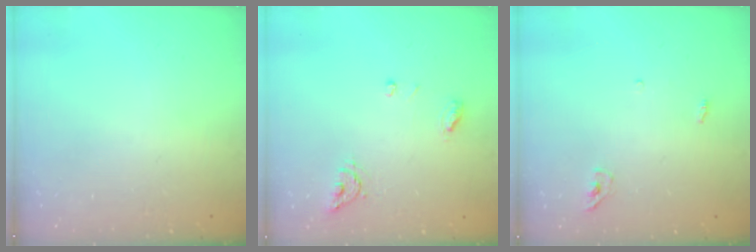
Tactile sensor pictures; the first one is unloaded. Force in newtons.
{"total": 6.2, "press": 6.2, "slide": 0.5}
{"total": 3.7, "press": 3.5, "slide": 1.1}